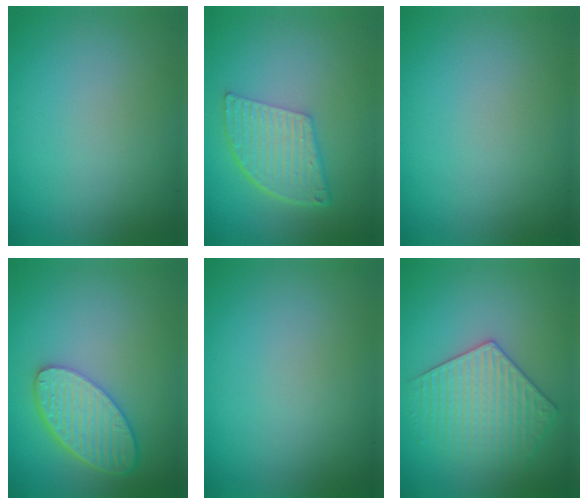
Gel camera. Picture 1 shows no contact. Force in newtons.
{"total": 5.2, "press": 3.7, "slide": 3.6}
{"total": 0.0}
{"total": 5.6, "press": 4.6, "slide": 3.1}
{"total": 0.0}
{"total": 4.0, "press": 3.9, "slide": 0.6}